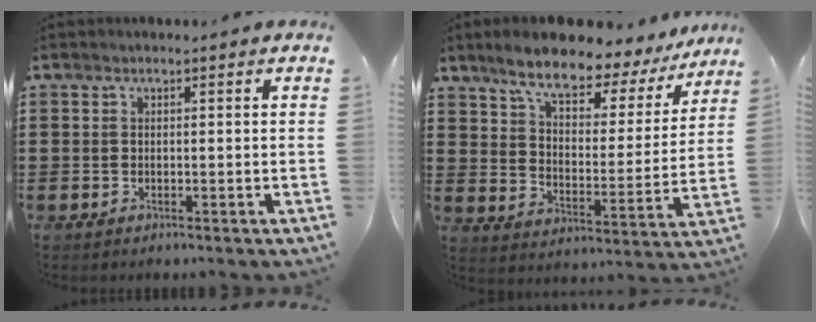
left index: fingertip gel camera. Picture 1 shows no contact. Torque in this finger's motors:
{"motor_torque": [1.88, -0.26, 1.00, 0.21]}